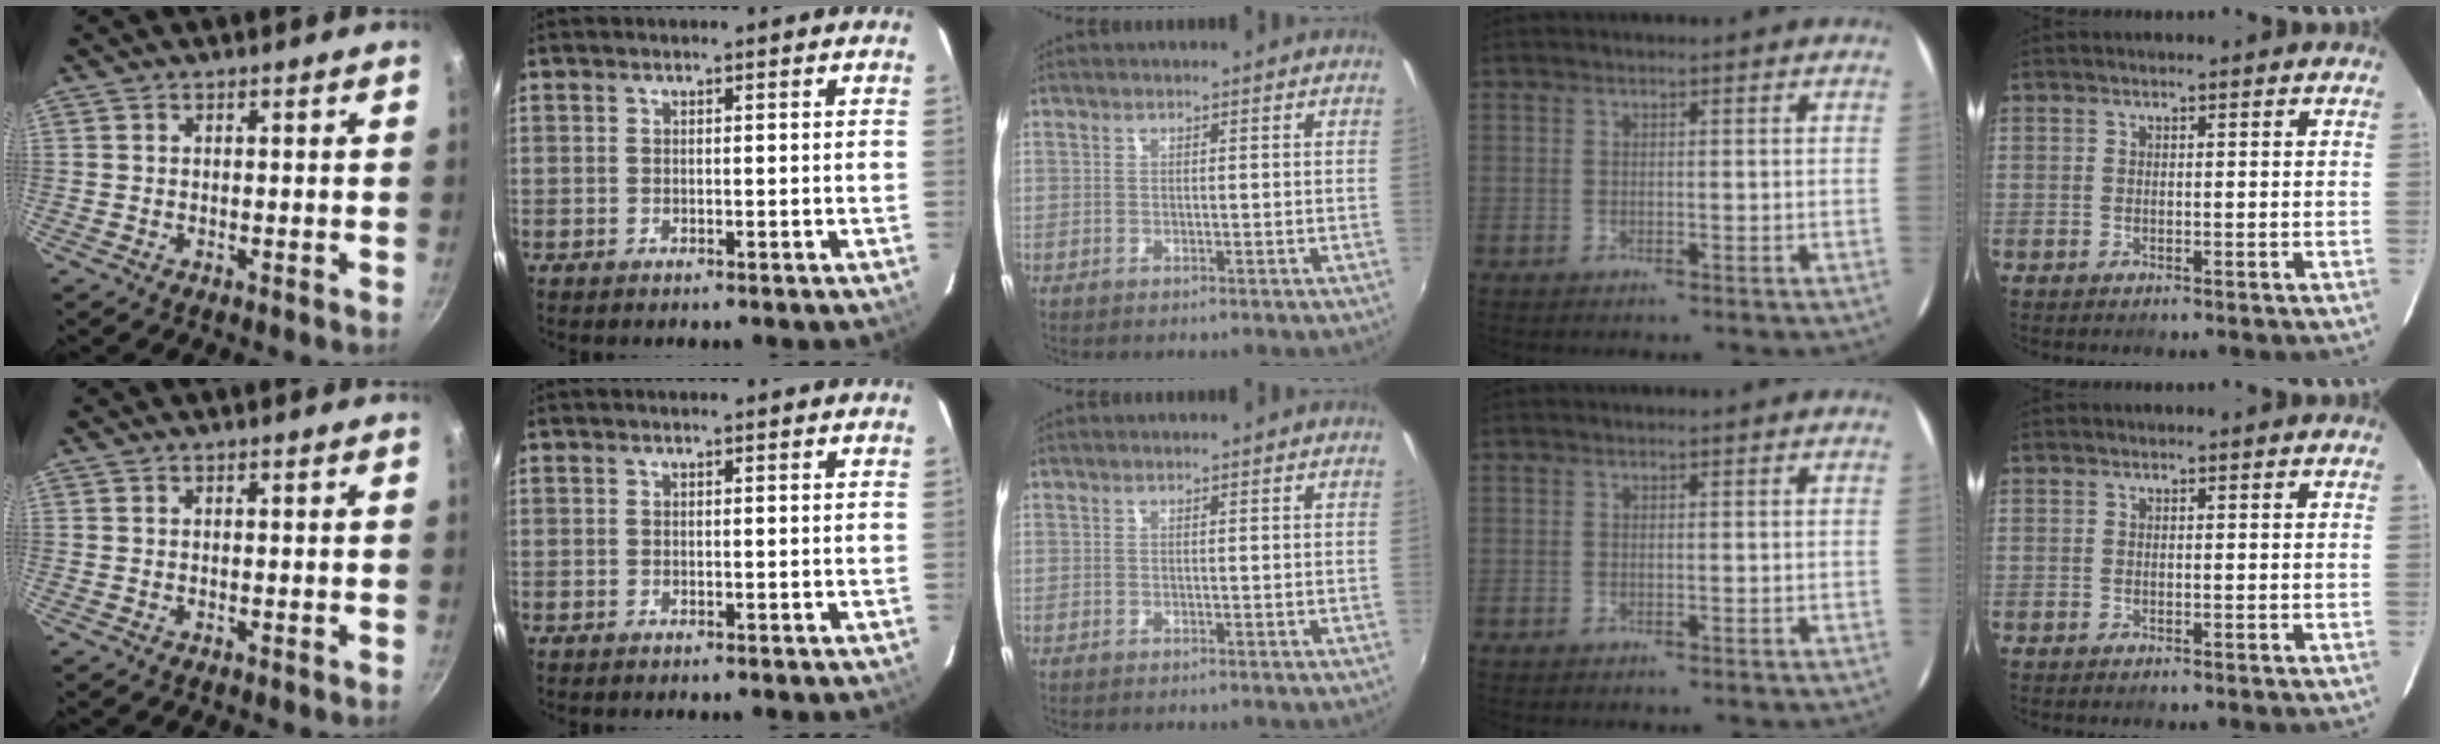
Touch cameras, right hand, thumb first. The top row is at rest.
{}